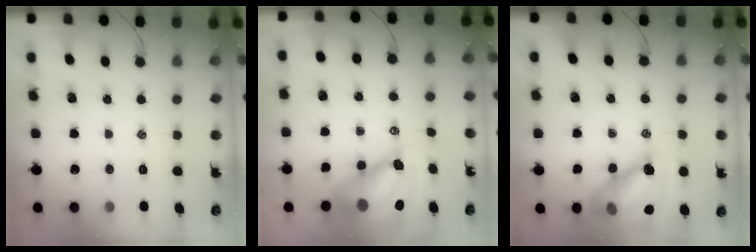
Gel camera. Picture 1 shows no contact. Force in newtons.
{"total": 10.9, "press": 10.4, "slide": 3.5}
{"total": 13.8, "press": 13.3, "slide": 3.7}